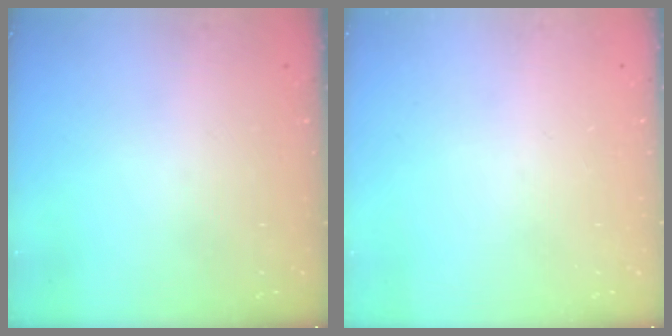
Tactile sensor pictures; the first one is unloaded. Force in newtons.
{"total": 0.0}